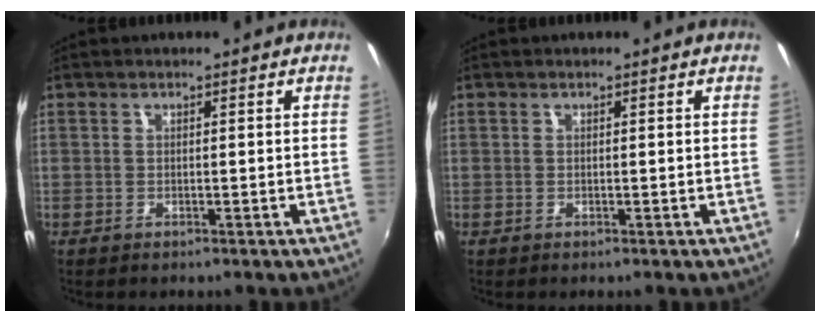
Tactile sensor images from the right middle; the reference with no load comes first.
{"total": 0.0}